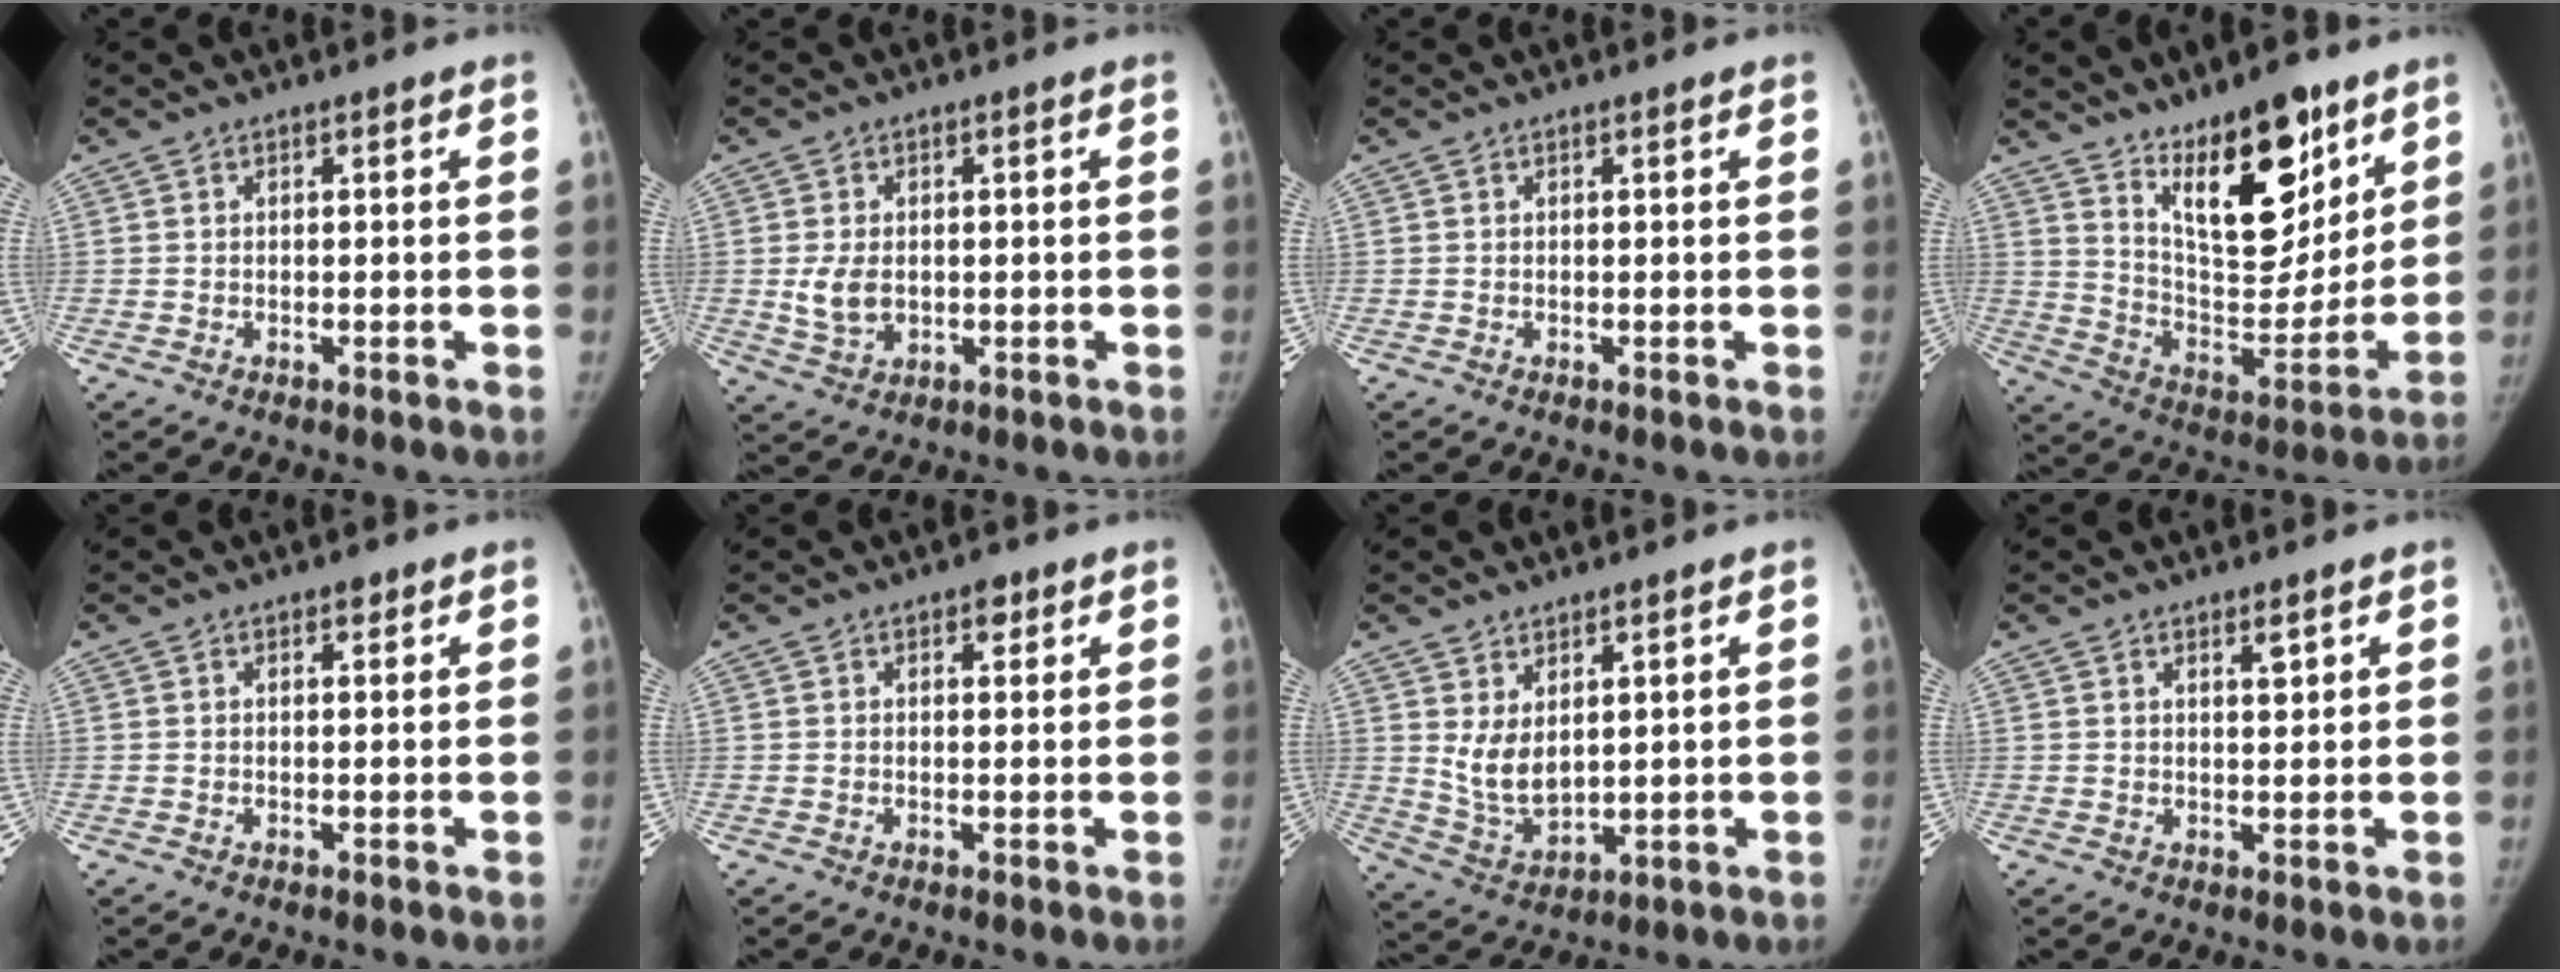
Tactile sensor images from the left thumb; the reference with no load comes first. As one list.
[{"total": 5.3, "force": [-0.1, 3.7, 3.7], "torque": [-0.064, -0.005, 0.006]}, {"total": 0.0}, {"total": 20.6, "force": [12.6, 8.7, 13.9], "torque": [-0.157, -0.092, 0.217]}, {"total": 1.1, "force": [0.7, 0.6, 0.6], "torque": [-0.003, -0.002, 0.007]}, {"total": 2.0, "force": [1.1, 1.2, 1.2], "torque": [-0.005, -0.003, 0.013]}, {"total": 7.1, "force": [2.5, 4.1, 5.3], "torque": [-0.084, -0.027, 0.065]}, {"total": 2.1, "force": [1.3, 0.7, 1.5], "torque": [-0.018, -0.010, 0.022]}]